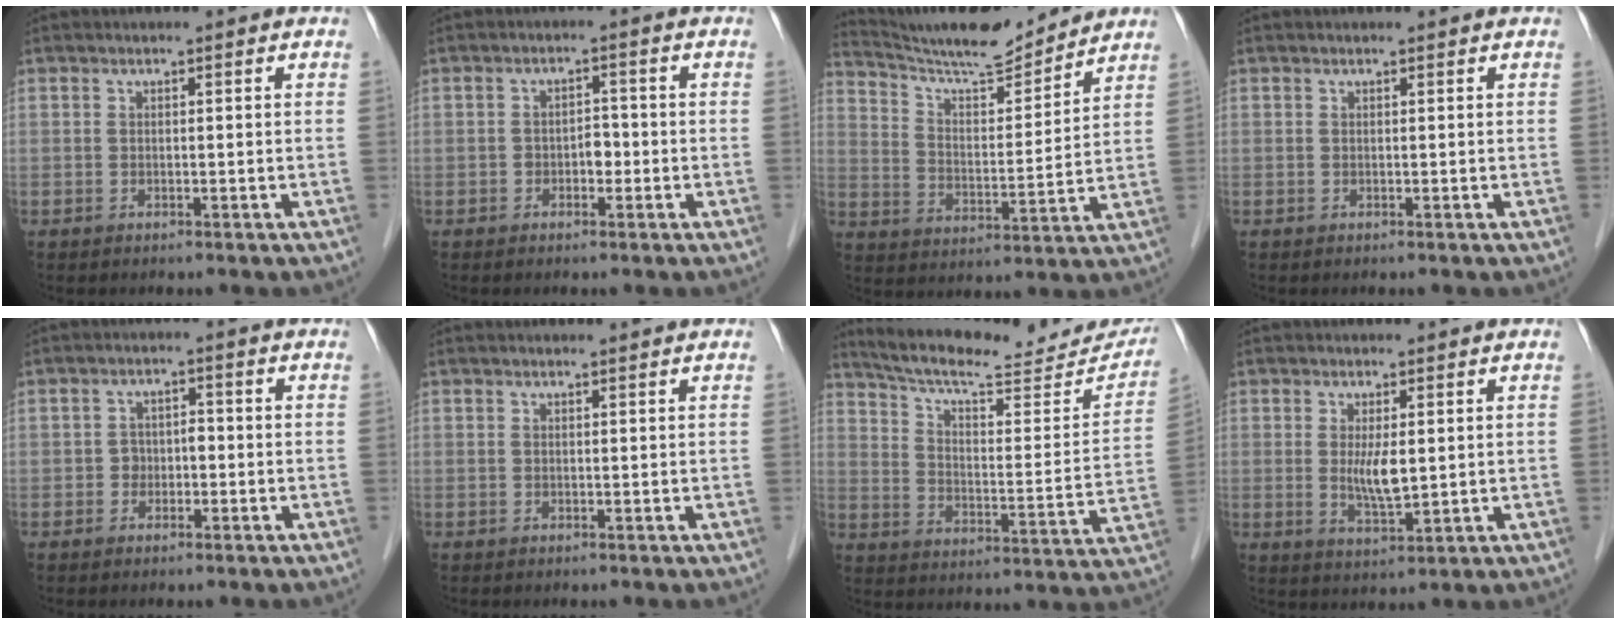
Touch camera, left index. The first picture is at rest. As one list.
[{"total": 2.4, "force": [-0.8, 1.5, 1.6], "torque": [-0.020, 0.008, -0.014]}, {"total": 13.7, "force": [13.1, 0.9, 4.0], "torque": [-0.077, 0.004, 0.221]}, {"total": 0.0}, {"total": 2.5, "force": [-0.8, 2.0, 1.3], "torque": [-0.016, 0.012, -0.014]}, {"total": 1.2, "force": [1.2, 0.0, 0.3], "torque": [-0.008, 0.009, 0.018]}, {"total": 23.7, "force": [21.3, 4.9, 9.2], "torque": [-0.138, -0.018, 0.287]}, {"total": 4.4, "force": [0.6, 1.0, 4.2], "torque": [-0.081, -0.011, 0.015]}]